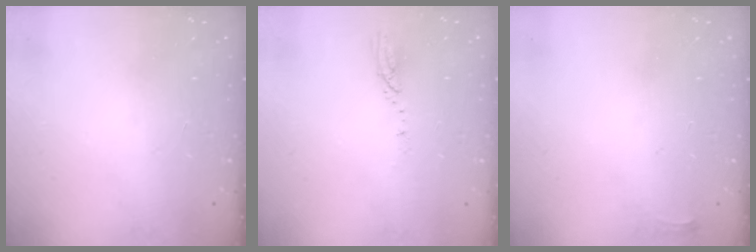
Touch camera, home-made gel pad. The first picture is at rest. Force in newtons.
{"total": 3.0, "press": 3.0, "slide": 0.1}
{"total": 2.8, "press": 2.8, "slide": 0.4}